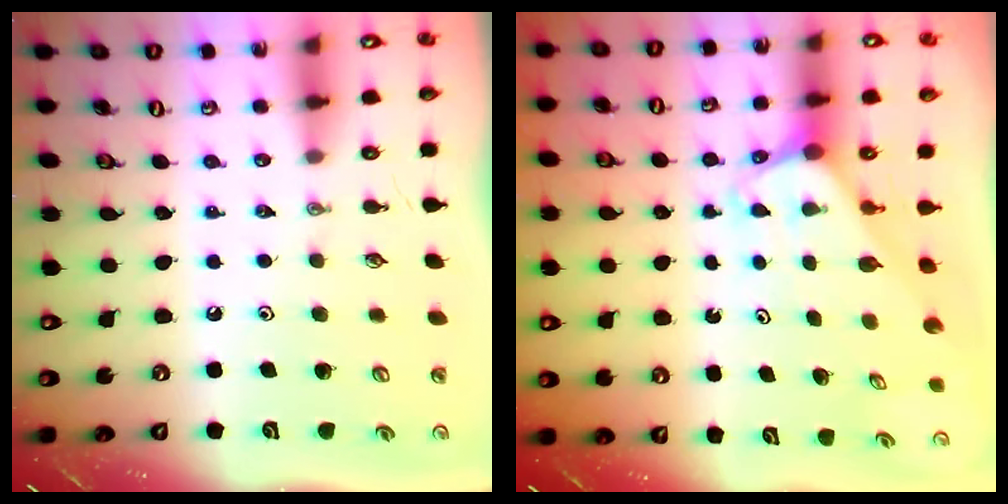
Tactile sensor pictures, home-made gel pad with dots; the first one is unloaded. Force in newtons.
{"total": 2.0, "press": 2.0, "slide": 0.1}